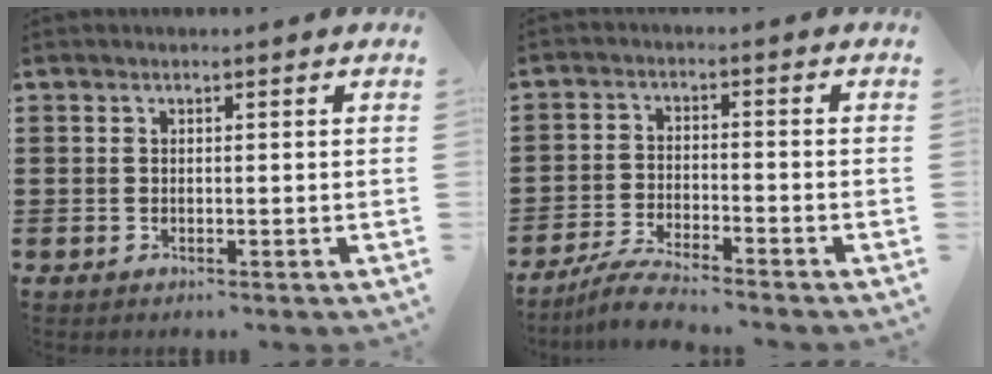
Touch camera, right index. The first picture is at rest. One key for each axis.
{"total": 4.5, "fx": -4.2, "fy": 0.0, "fz": 1.5, "tx": -0.039, "ty": -0.005, "tz": -0.085}